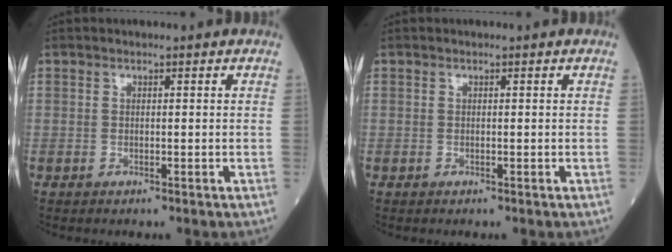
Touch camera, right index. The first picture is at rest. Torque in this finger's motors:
{"motor_torque": [0.00, 0.01, 0.00, -0.01]}